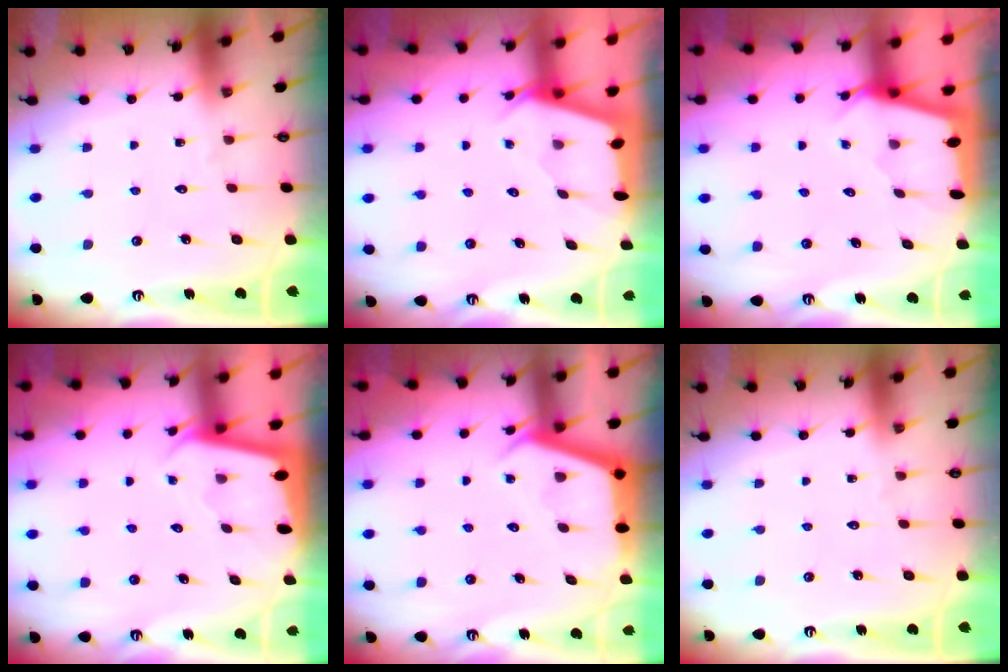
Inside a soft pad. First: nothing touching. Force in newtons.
{"total": 2.5, "press": 2.5, "slide": 0.3}
{"total": 2.2, "press": 2.2, "slide": 0.3}
{"total": 1.9, "press": 1.9, "slide": 0.1}
{"total": 3.8, "press": 3.8, "slide": 0.4}
{"total": 0.0}